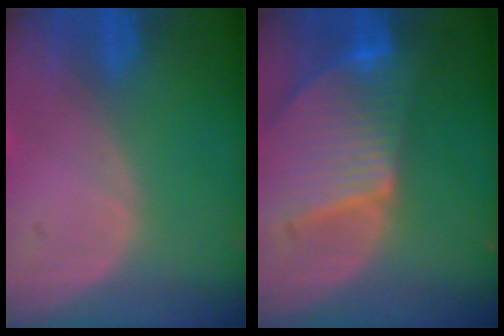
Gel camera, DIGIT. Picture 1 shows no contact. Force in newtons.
{"total": 9.4, "press": 8.2, "slide": 4.7}